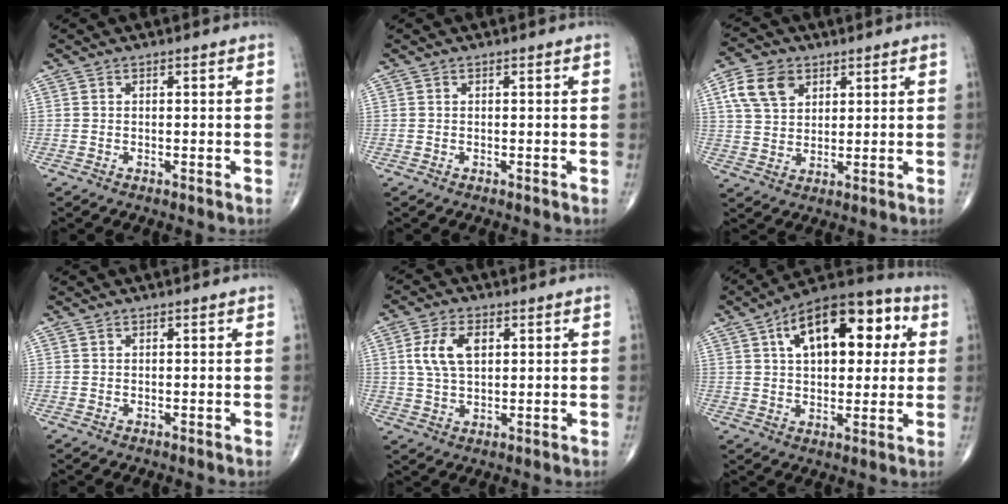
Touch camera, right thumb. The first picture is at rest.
{"total": 0.0}
{"total": 8.6, "force": [3.8, 6.0, 4.9], "torque": [-0.080, -0.006, 0.074]}
{"total": 0.0}
{"total": 7.9, "force": [2.1, 4.5, 6.1], "torque": [-0.119, 0.000, 0.043]}
{"total": 19.8, "force": [5.9, 10.4, 15.8], "torque": [-0.200, 0.019, 0.081]}